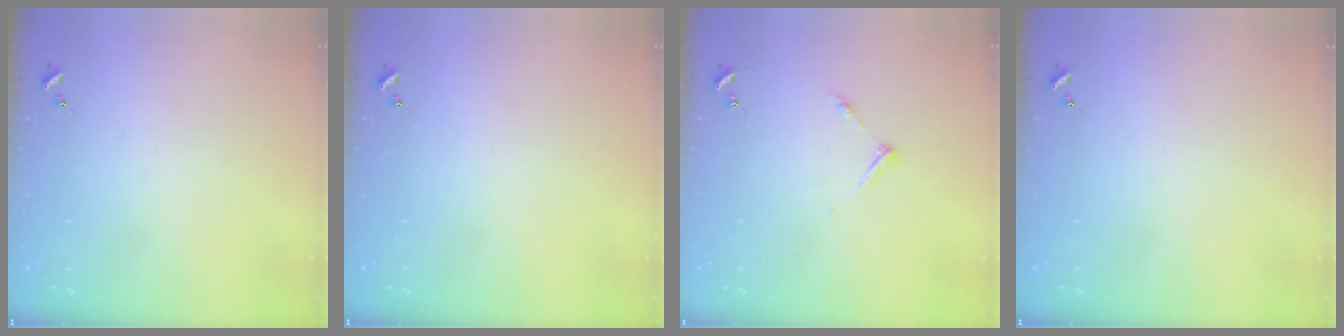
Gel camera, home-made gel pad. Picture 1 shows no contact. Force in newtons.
{"total": 0.0}
{"total": 5.6, "press": 5.6, "slide": 0.6}
{"total": 0.0}